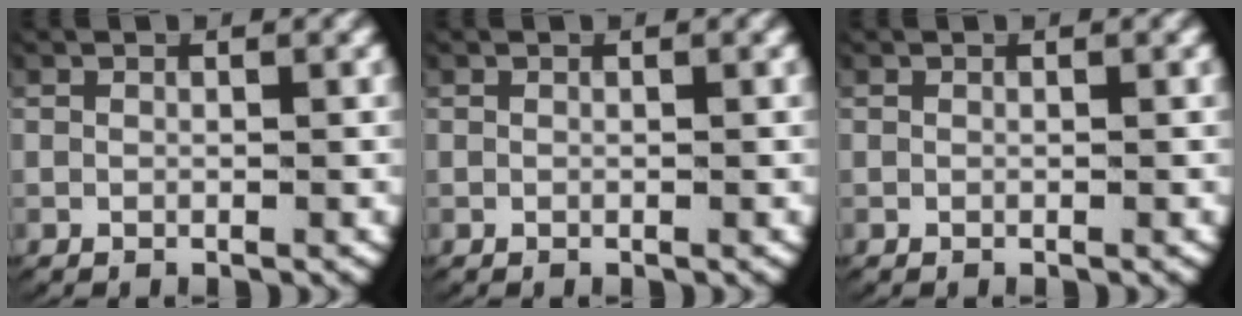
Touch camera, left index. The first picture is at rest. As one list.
[{"total": 0.0}, {"total": 0.0}]